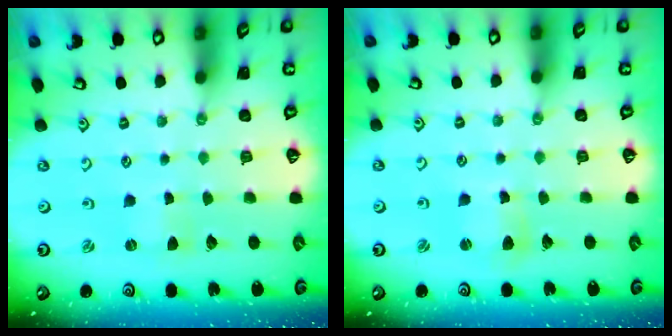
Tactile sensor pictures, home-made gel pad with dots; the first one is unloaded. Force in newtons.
{"total": 4.2, "press": 4.1, "slide": 0.5}